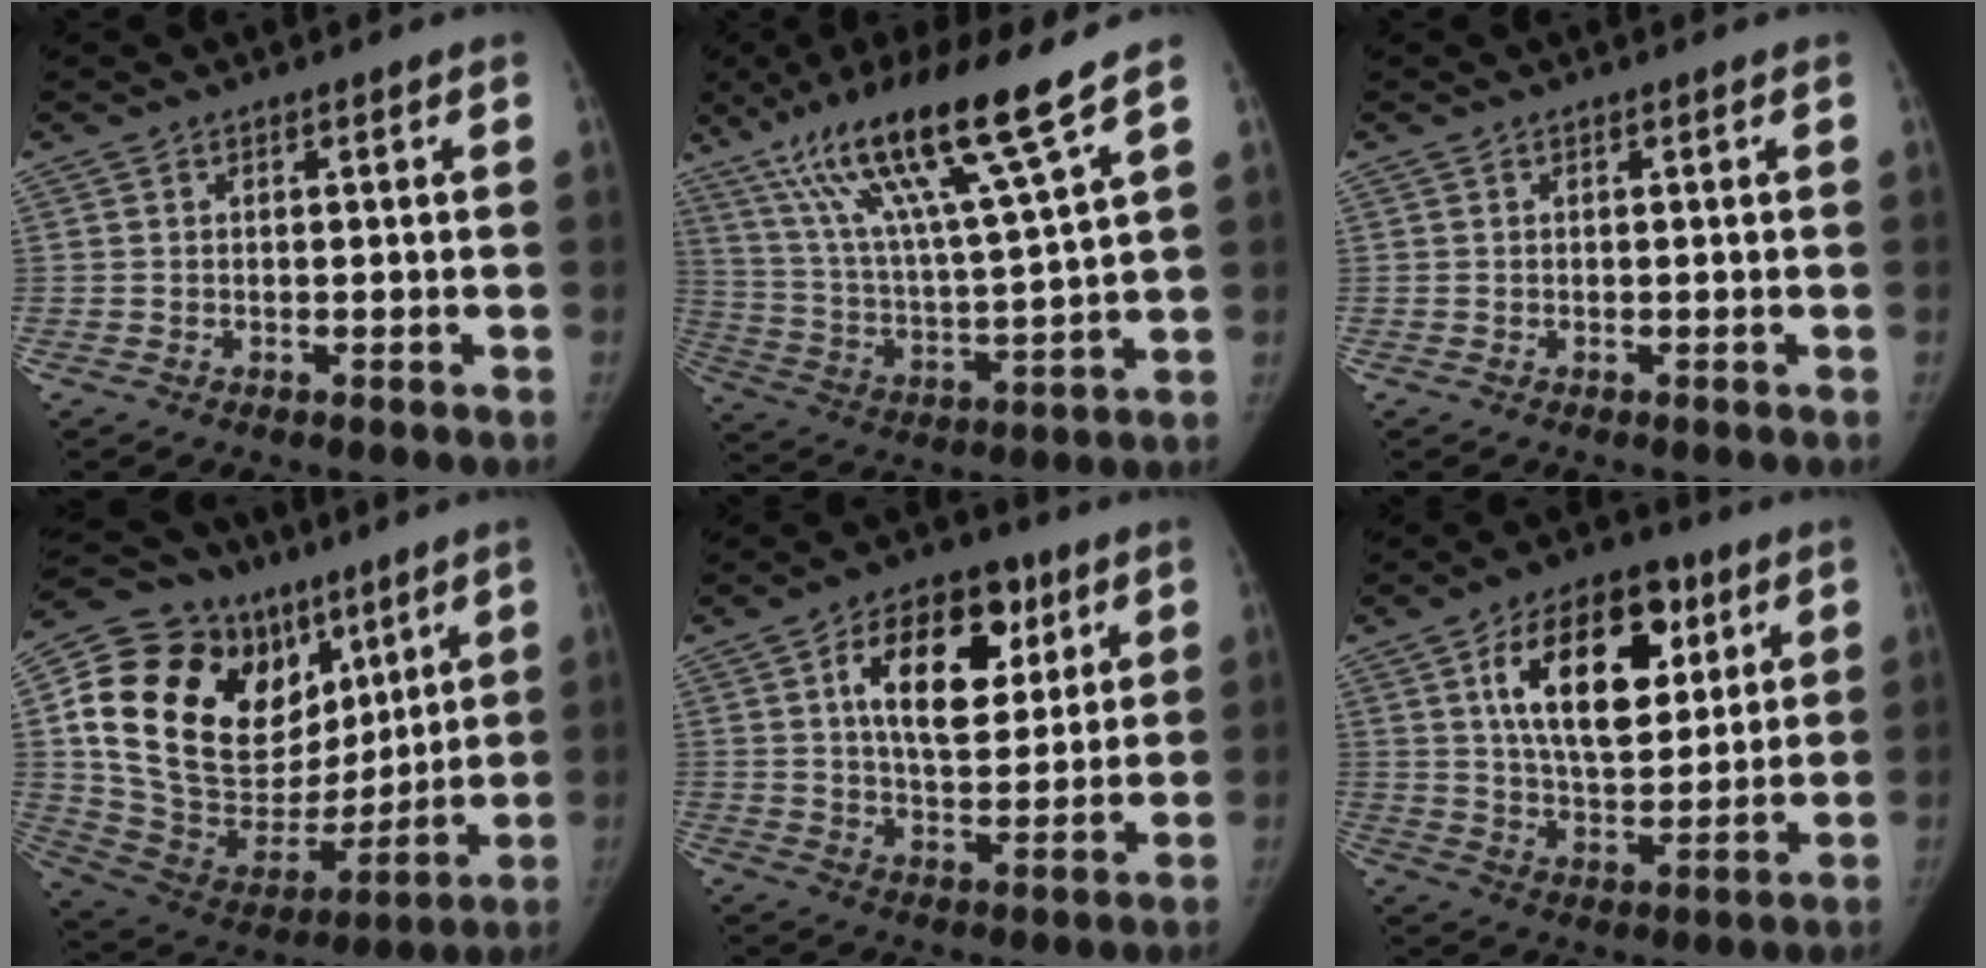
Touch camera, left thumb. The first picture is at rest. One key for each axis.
{"total": 18.5, "fx": 12.6, "fy": 0.0, "fz": 13.6, "tx": -0.227, "ty": -0.056, "tz": 0.228}
{"total": 0.0}
{"total": 30.7, "fx": 11.9, "fy": 20.3, "fz": 19.7, "tx": -0.324, "ty": 0.011, "tz": 0.222}
{"total": 15.6, "fx": 5.9, "fy": 9.2, "fz": 11.2, "tx": -0.134, "ty": -0.012, "tz": 0.096}
{"total": 18.7, "fx": 7.0, "fy": 10.6, "fz": 13.8, "tx": -0.174, "ty": -0.021, "tz": 0.117}